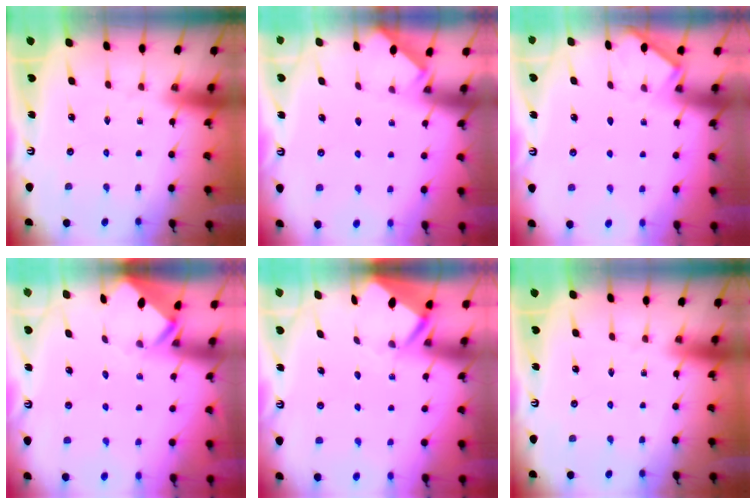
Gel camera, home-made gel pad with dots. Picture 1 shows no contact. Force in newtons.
{"total": 1.3, "press": 1.3, "slide": 0.3}
{"total": 3.8, "press": 3.7, "slide": 0.5}
{"total": 3.3, "press": 3.3, "slide": 0.2}
{"total": 3.9, "press": 3.9, "slide": 0.3}
{"total": 0.0}